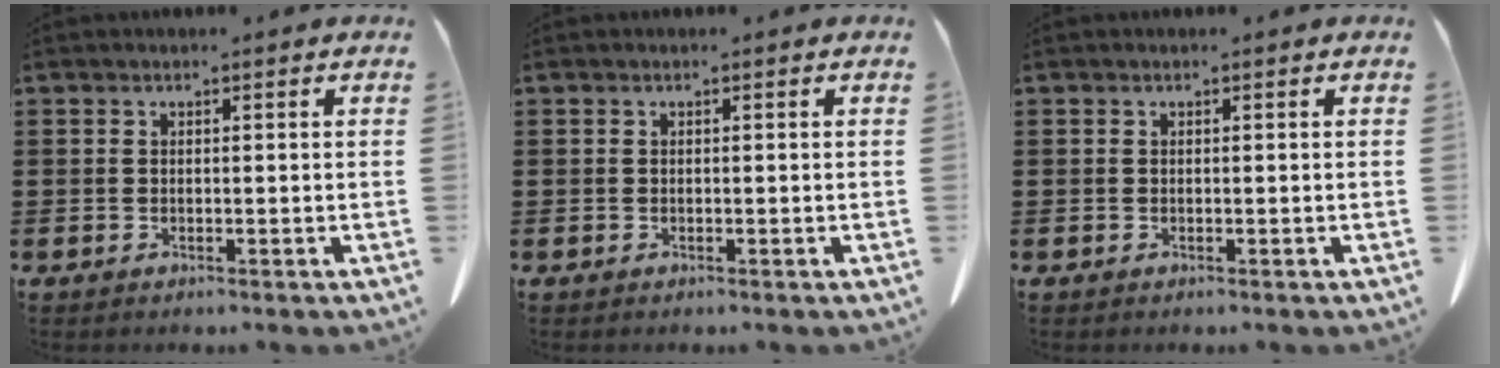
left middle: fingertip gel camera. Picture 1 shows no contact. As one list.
[{"total": 0.0}, {"total": 0.0}]